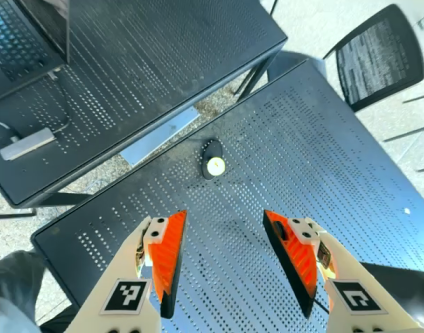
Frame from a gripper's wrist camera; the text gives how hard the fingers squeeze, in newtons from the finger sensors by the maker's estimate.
{"total": 0.0}